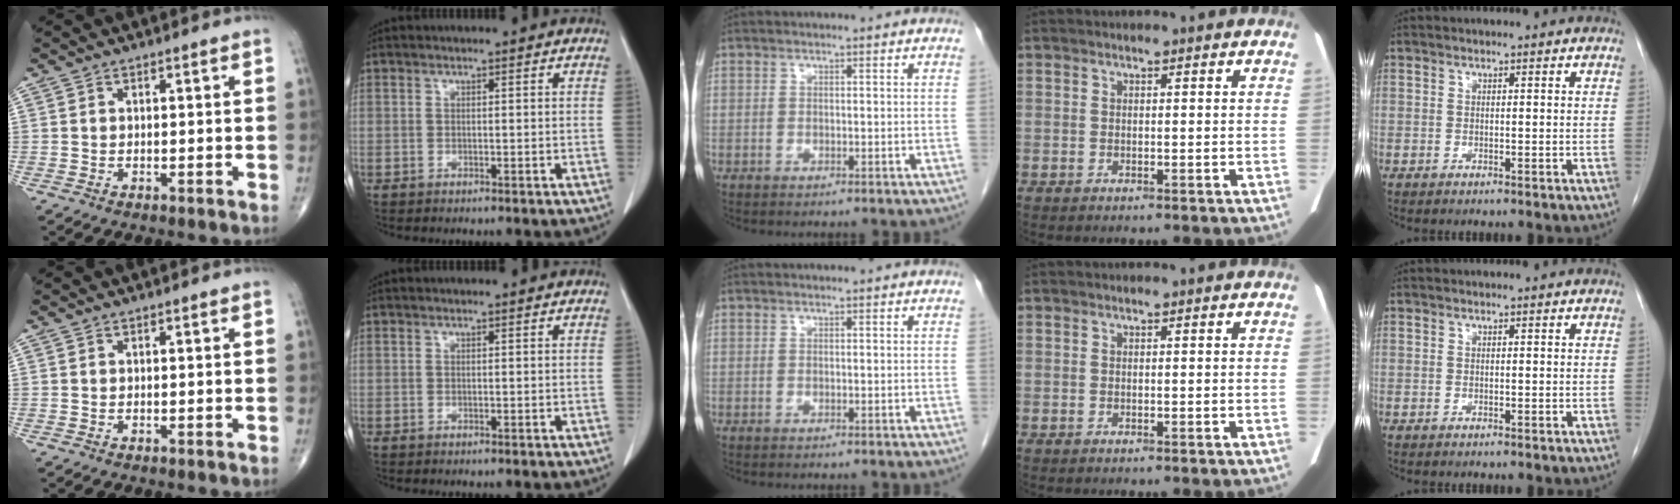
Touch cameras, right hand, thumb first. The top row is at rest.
{}